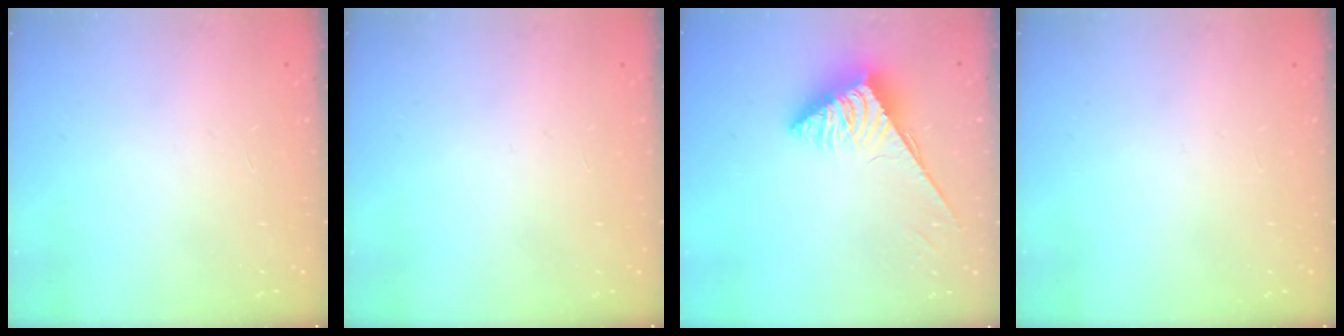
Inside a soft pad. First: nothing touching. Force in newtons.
{"total": 0.0}
{"total": 3.7, "press": 3.7, "slide": 0.6}
{"total": 0.0}